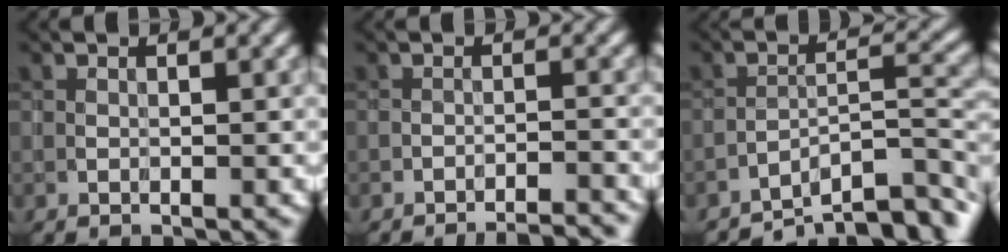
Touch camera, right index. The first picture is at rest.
{"total": 5.4, "force": [-5.2, 0.7, 1.1], "torque": [-0.001, 0.021, -0.063]}
{"total": 7.7, "force": [-6.6, 1.6, 3.6], "torque": [-0.043, 0.009, -0.110]}